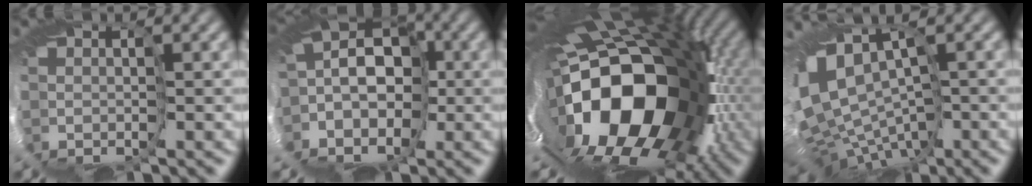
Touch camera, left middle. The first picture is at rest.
{"total": 5.9, "force": [-2.2, 4.6, 3.1], "torque": [-0.070, 0.017, -0.054]}
{"total": 16.3, "force": [-3.4, 9.3, 12.9], "torque": [-0.231, -0.026, -0.068]}
{"total": 7.2, "force": [-2.4, 3.1, 6.1], "torque": [-0.140, 0.000, -0.006]}